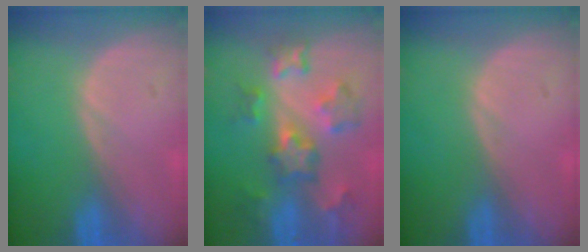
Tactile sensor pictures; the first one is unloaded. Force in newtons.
{"total": 8.8, "press": 7.9, "slide": 4.0}
{"total": 0.0}